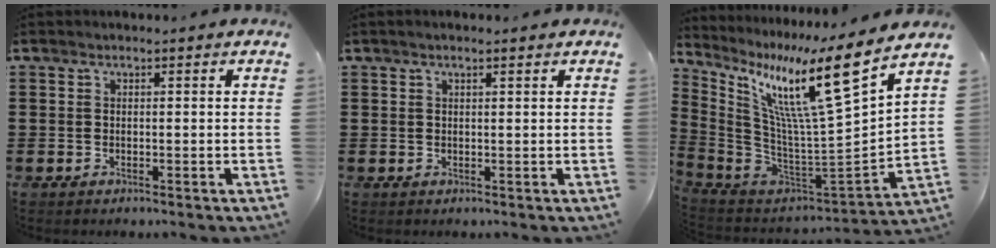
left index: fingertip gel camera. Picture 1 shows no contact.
{"total": 1.1, "force": [0.7, 0.0, 0.9], "torque": [-0.018, 0.001, 0.013]}
{"total": 15.6, "force": [9.0, 1.6, 12.7], "torque": [-0.246, -0.065, 0.134]}